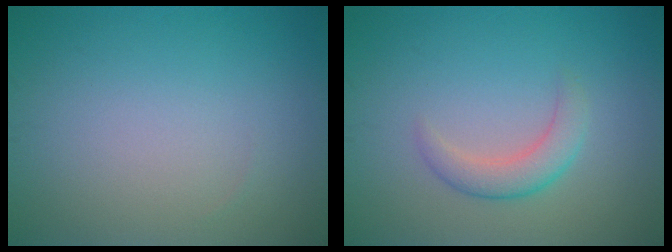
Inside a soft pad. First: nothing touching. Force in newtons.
{"total": 2.6, "press": 2.5, "slide": 0.3}